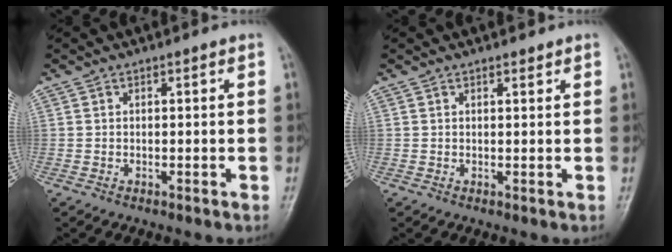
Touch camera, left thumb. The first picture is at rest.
{"total": 0.9, "force": [0.8, 0.3, 0.3], "torque": [-0.003, -0.007, 0.013]}